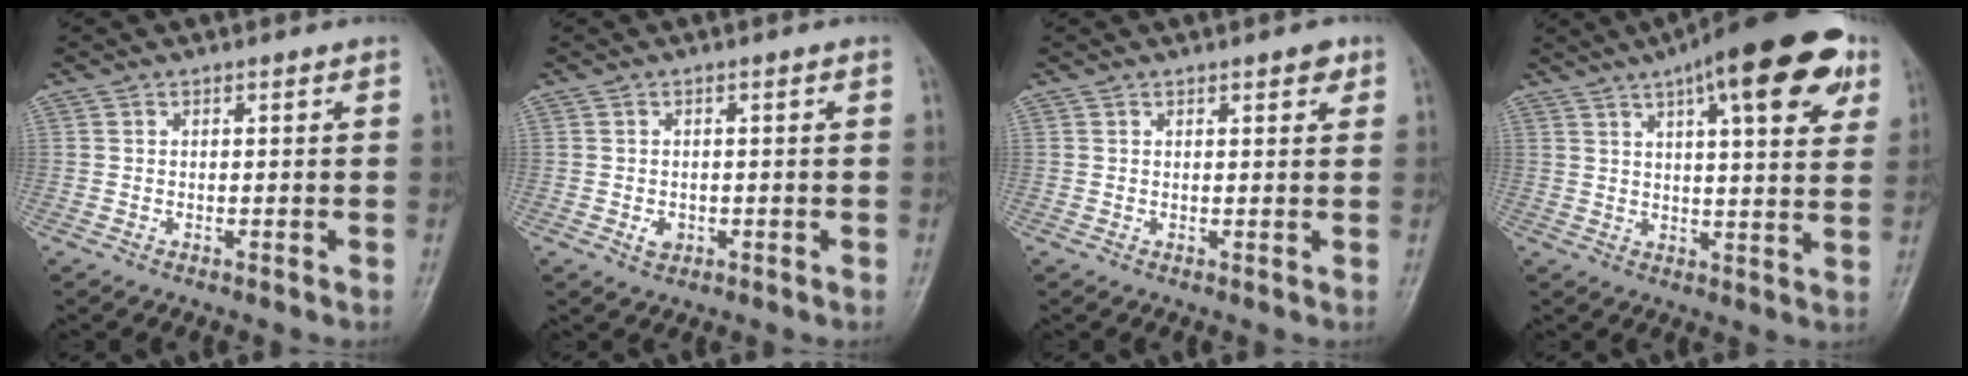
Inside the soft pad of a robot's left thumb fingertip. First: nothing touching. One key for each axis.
{"total": 2.0, "fx": -0.6, "fy": 1.5, "fz": 1.1, "tx": -0.014, "ty": 0.001, "tz": -0.007}
{"total": 2.3, "fx": 1.4, "fy": 0.9, "fz": 1.6, "tx": -0.015, "ty": -0.004, "tz": 0.015}
{"total": 20.0, "fx": 10.2, "fy": 6.0, "fz": 16.1, "tx": -0.211, "ty": -0.005, "tz": 0.138}